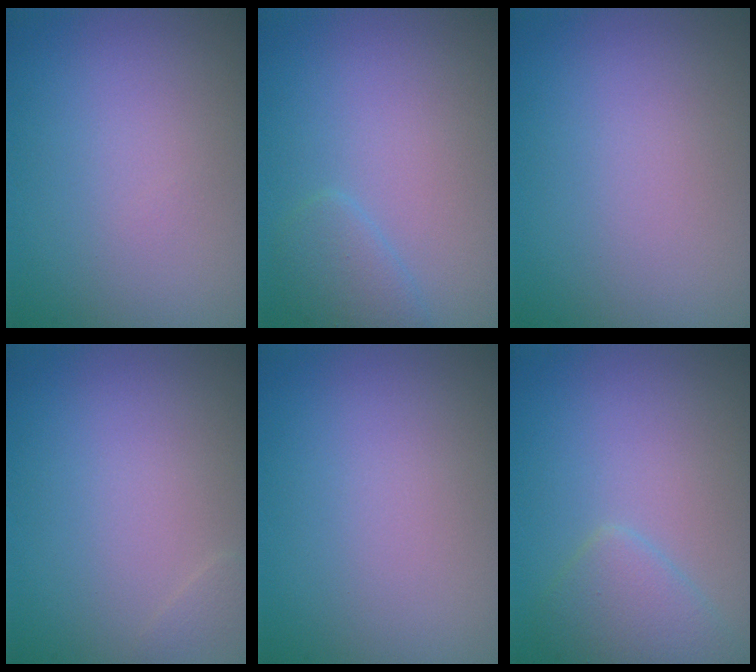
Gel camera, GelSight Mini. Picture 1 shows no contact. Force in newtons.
{"total": 1.6, "press": 1.6, "slide": 0.2}
{"total": 0.0}
{"total": 0.5, "press": 0.5, "slide": 0.0}
{"total": 0.0}
{"total": 2.6, "press": 2.6, "slide": 0.1}